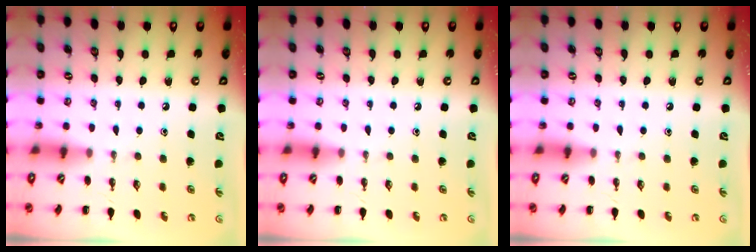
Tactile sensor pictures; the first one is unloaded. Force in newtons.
{"total": 0.0}
{"total": 0.0}